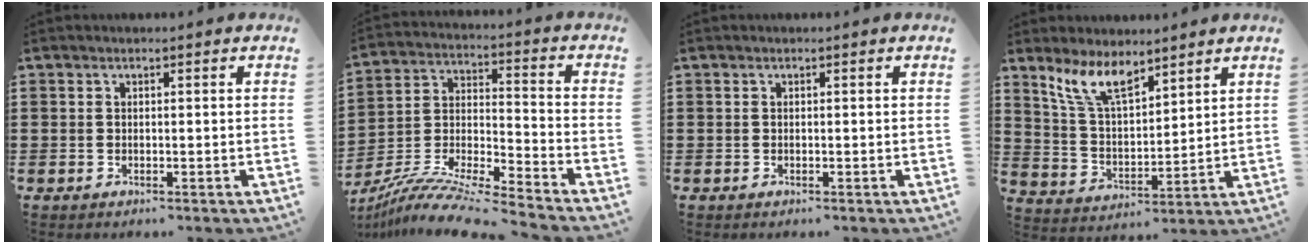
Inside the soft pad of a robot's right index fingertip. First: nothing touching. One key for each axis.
{"total": 9.9, "fx": -9.0, "fy": 0.1, "fz": 4.0, "tx": -0.080, "ty": 0.000, "tz": -0.184}
{"total": 0.0}
{"total": 8.4, "fx": 6.4, "fy": 2.7, "fz": 4.8, "tx": -0.113, "ty": -0.015, "tz": 0.119}